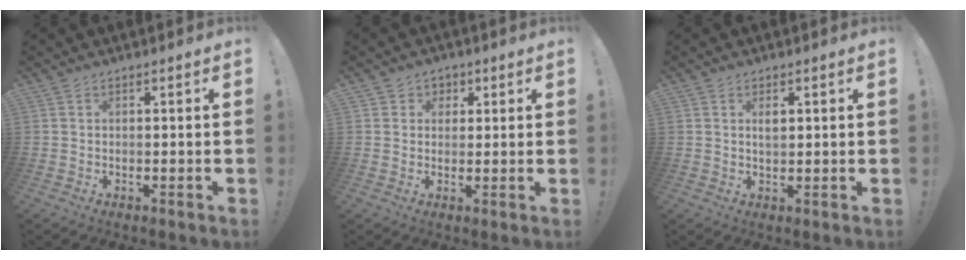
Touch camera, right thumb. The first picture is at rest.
{"total": 3.4, "force": [0.9, 3.3, 0.5], "torque": [0.002, -0.005, 0.013]}
{"total": 2.2, "force": [0.7, 1.2, 1.8], "torque": [-0.027, -0.001, 0.009]}